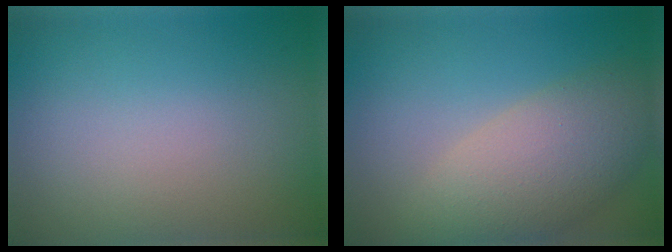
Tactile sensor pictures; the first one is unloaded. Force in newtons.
{"total": 6.3, "press": 6.3, "slide": 0.5}